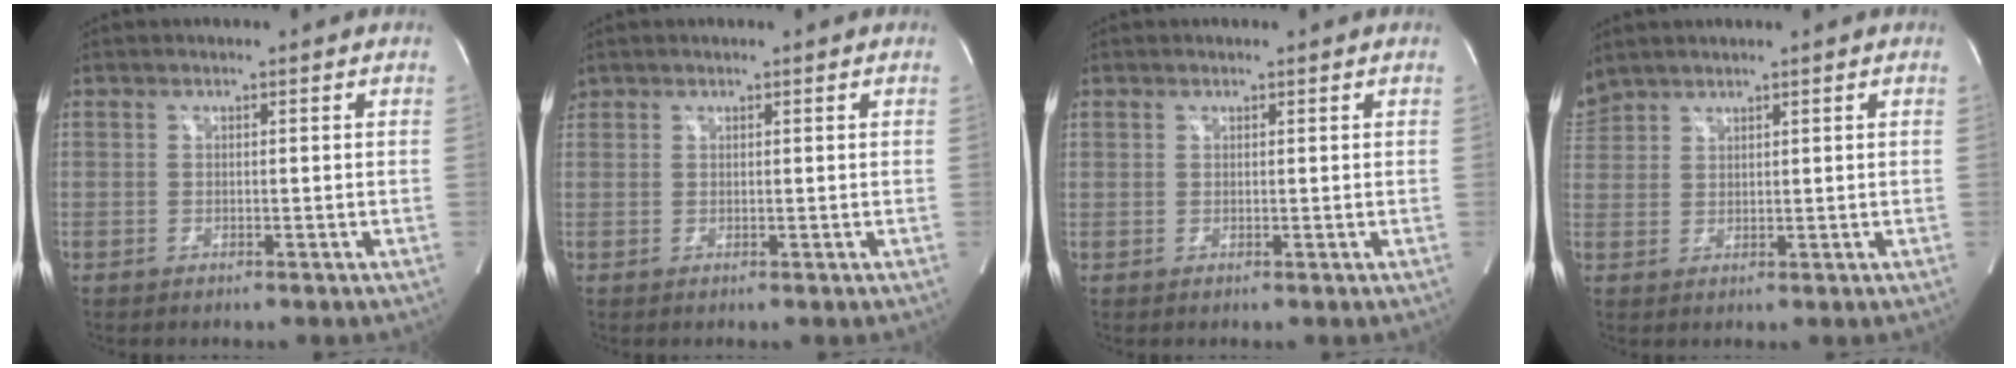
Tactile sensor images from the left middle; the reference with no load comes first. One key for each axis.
{"total": 1.1, "fx": 0.9, "fy": 0.8, "fz": 0.0, "tx": 0.001, "ty": 0.016, "tz": 0.016}
{"total": 0.8, "fx": 0.5, "fy": 0.6, "fz": 0.0, "tx": 0.004, "ty": 0.002, "tz": 0.007}
{"total": 3.6, "fx": 3.4, "fy": 1.0, "fz": 0.5, "tx": -0.027, "ty": 0.021, "tz": 0.078}